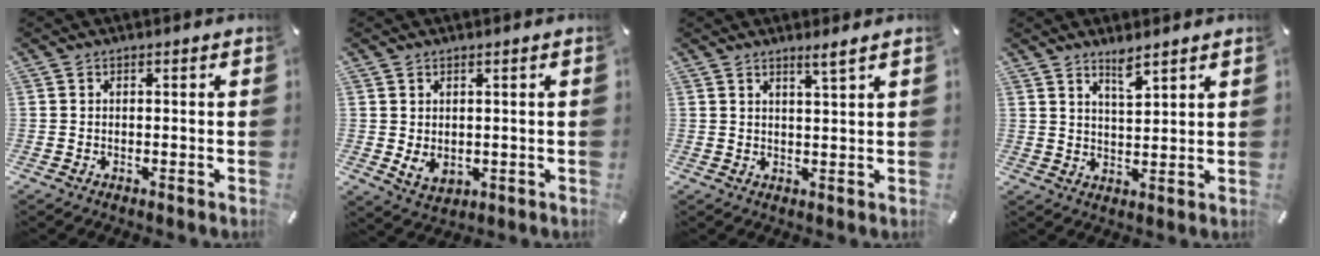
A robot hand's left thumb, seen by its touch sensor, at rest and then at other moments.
{"total": 3.6, "force": [0.7, 2.9, 2.0], "torque": [-0.028, -0.007, 0.012]}
{"total": 2.8, "force": [2.3, -0.3, 1.6], "torque": [-0.035, -0.009, 0.040]}
{"total": 4.1, "force": [3.6, 0.4, 1.8], "torque": [-0.028, -0.024, 0.061]}